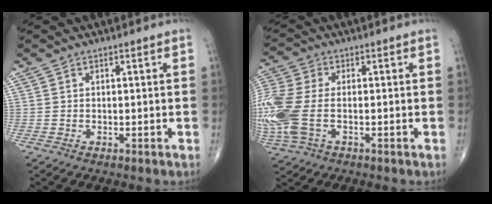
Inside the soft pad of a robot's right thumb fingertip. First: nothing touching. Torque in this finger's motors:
{"motor_torque": [0.17, 0.18, 0.98, 0.44, 0.22]}